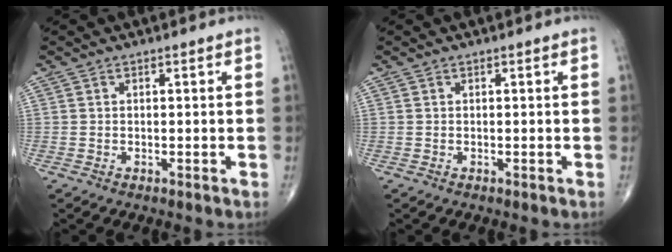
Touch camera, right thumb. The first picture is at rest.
{"total": 0.0}